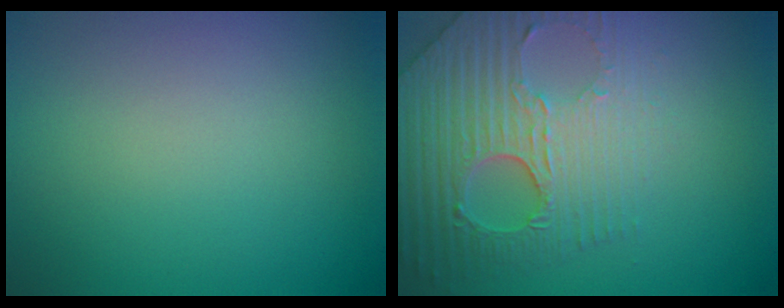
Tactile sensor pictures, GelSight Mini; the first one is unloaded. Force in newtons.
{"total": 6.2, "press": 5.2, "slide": 3.3}